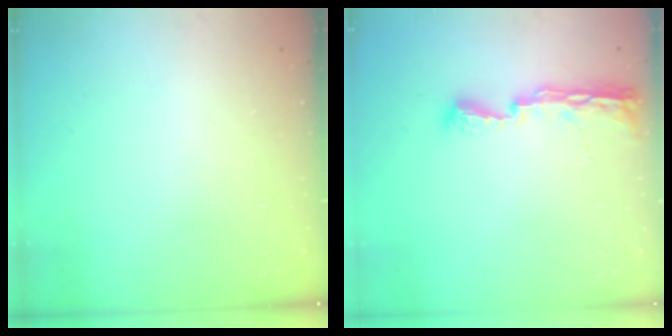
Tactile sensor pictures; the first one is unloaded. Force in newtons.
{"total": 8.9, "press": 8.5, "slide": 2.3}